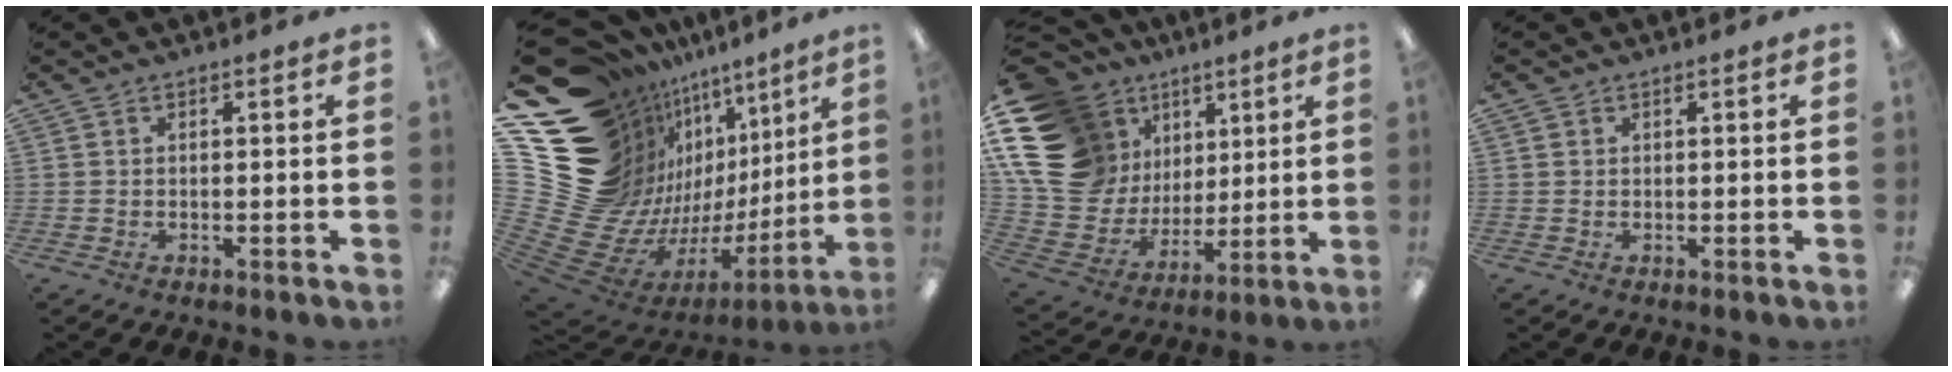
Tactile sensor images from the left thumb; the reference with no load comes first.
{"total": 25.8, "force": [8.3, 18.1, 16.4], "torque": [-0.269, -0.161, 0.238]}
{"total": 22.6, "force": [9.5, 17.5, 10.6], "torque": [-0.217, -0.057, 0.203]}
{"total": 0.6, "force": [0.4, 0.5, 0.0], "torque": [-0.001, 0.003, 0.006]}